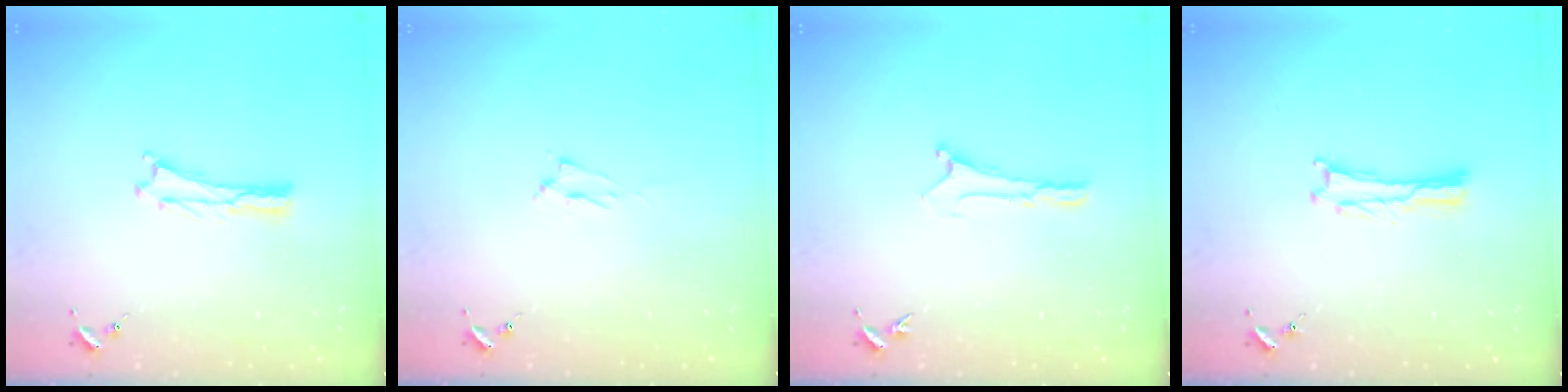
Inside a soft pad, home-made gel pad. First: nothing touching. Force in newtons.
{"total": 1.4, "press": 1.3, "slide": 0.3}
{"total": 0.0}
{"total": 0.0}